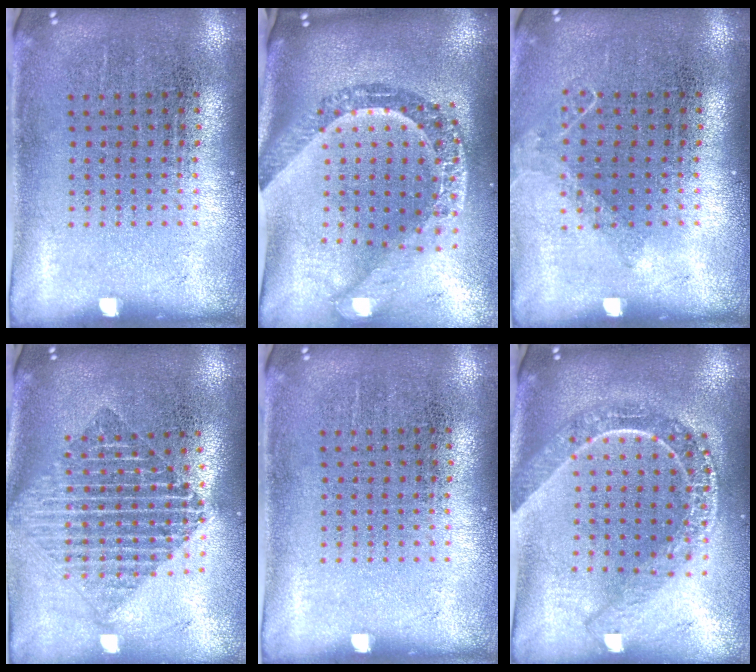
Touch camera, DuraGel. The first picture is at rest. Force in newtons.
{"total": 3.2, "press": 2.4, "slide": 2.0}
{"total": 0.8, "press": 0.8, "slide": 0.1}
{"total": 1.9, "press": 1.6, "slide": 1.1}
{"total": 0.0}
{"total": 2.2, "press": 1.8, "slide": 1.2}